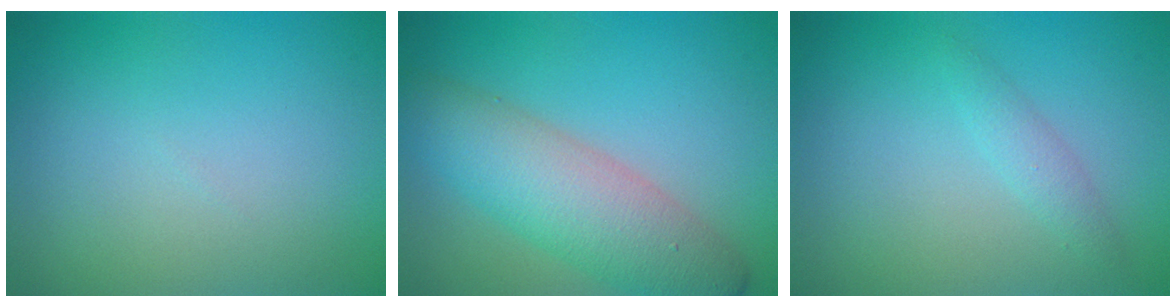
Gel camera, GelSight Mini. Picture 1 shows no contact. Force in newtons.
{"total": 7.5, "press": 7.5, "slide": 0.3}
{"total": 1.4, "press": 1.4, "slide": 0.0}